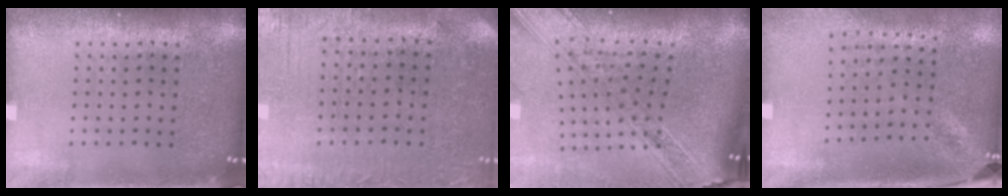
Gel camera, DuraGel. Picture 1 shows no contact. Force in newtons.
{"total": 0.6, "press": 0.3, "slide": 0.5}
{"total": 2.8, "press": 2.3, "slide": 1.7}
{"total": 1.8, "press": 1.4, "slide": 1.2}